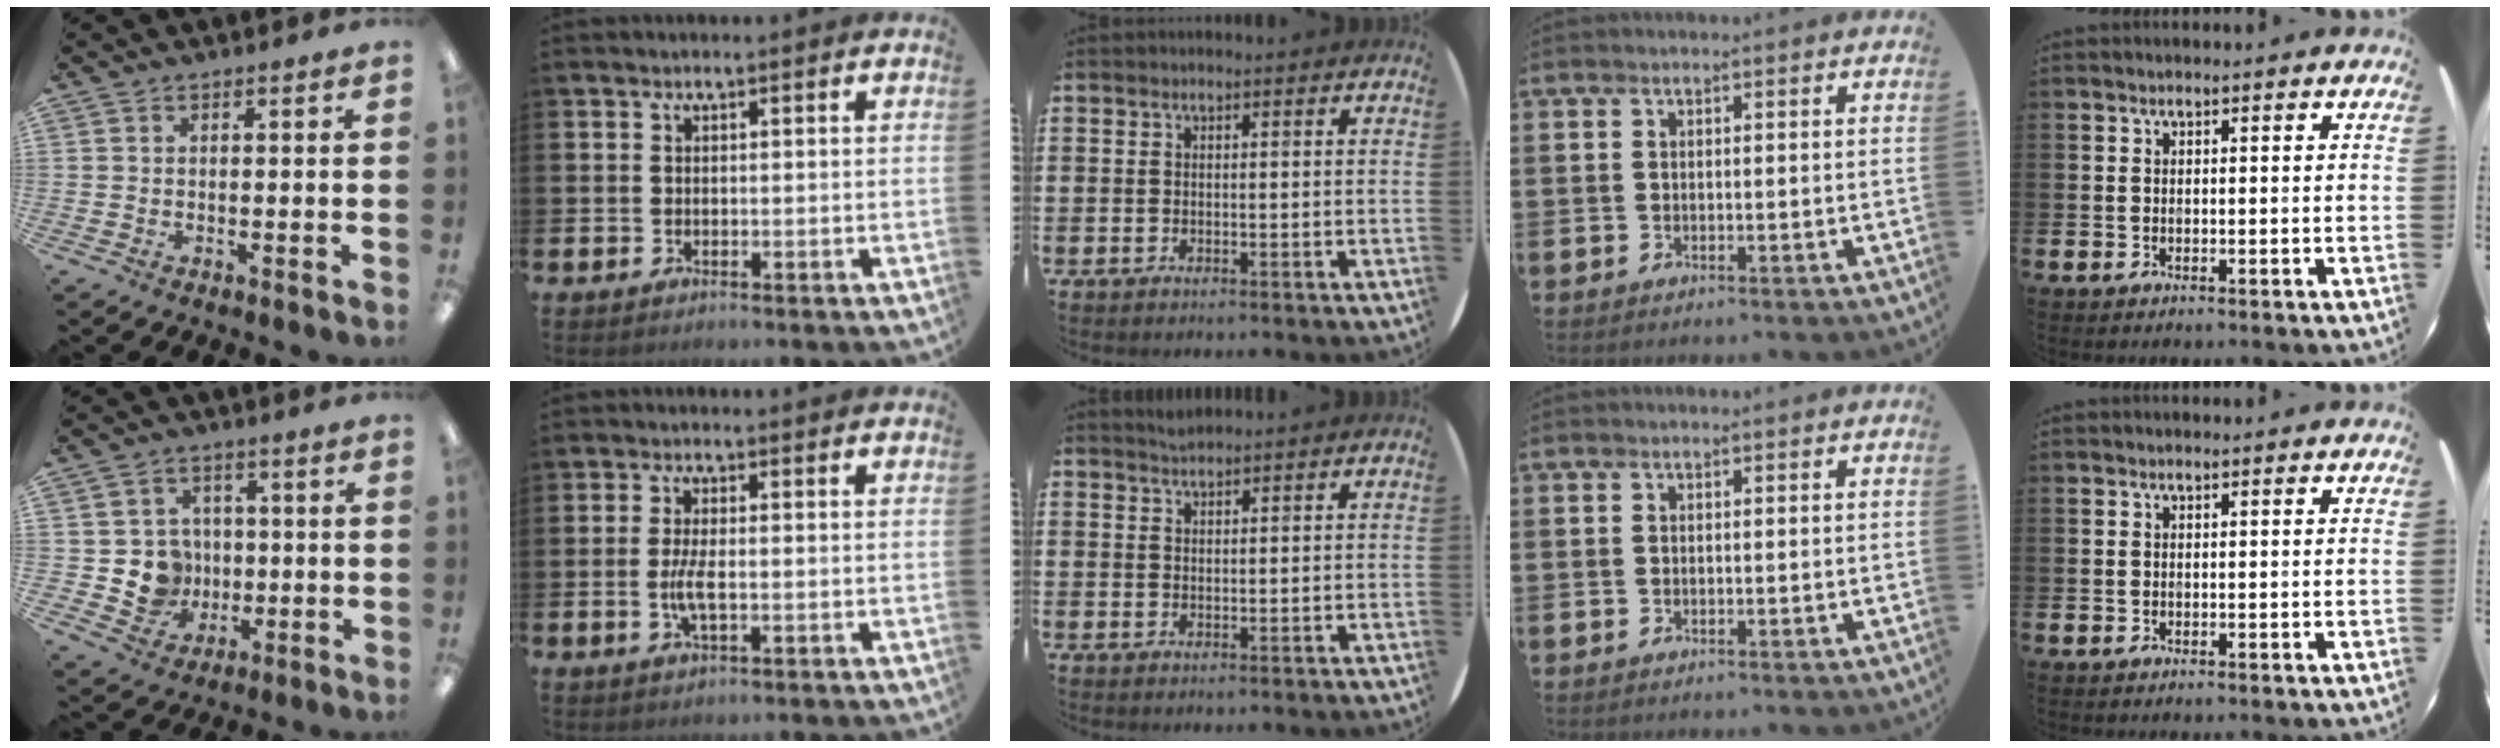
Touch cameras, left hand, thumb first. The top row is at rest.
{"thumb": {"total": 8.1, "force": [-0.4, 7.9, 2.0], "torque": [-0.044, 0.005, 0.001]}, "index": {"total": 3.5, "force": [-0.6, 1.1, 3.2], "torque": [-0.059, -0.003, -0.015]}, "middle": {"total": 1.5, "force": [1.5, 0.0, 0.1], "torque": [-0.004, 0.000, 0.029]}}